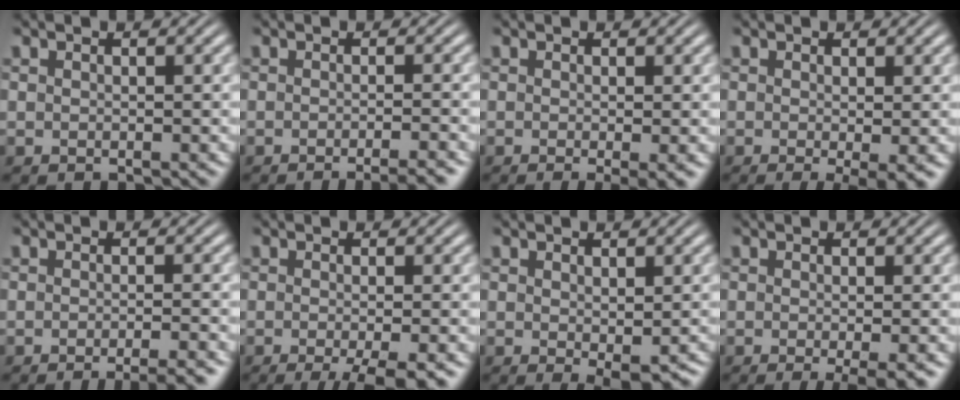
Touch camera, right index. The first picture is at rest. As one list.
[{"total": 3.1, "force": [-2.7, 0.2, 1.4], "torque": [-0.013, -0.002, -0.045]}, {"total": 2.3, "force": [-1.1, 0.4, 2.0], "torque": [-0.024, -0.011, -0.012]}, {"total": 3.1, "force": [-1.6, 0.6, 2.6], "torque": [-0.034, -0.016, -0.016]}, {"total": 3.9, "force": [-3.4, 0.4, 1.8], "torque": [-0.018, -0.004, -0.053]}, {"total": 5.3, "force": [-3.6, 1.3, 3.7], "torque": [-0.050, -0.018, -0.044]}, {"total": 2.0, "force": [-0.5, 0.3, 1.9], "torque": [-0.022, -0.017, 0.004]}, {"total": 3.6, "force": [-2.2, 0.7, 2.8], "torque": [-0.036, -0.013, -0.027]}]